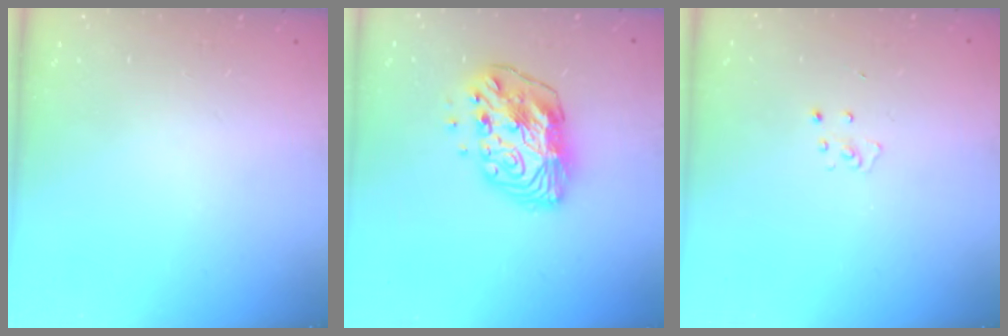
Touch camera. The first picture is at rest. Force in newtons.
{"total": 12.2, "press": 12.1, "slide": 1.1}
{"total": 2.6, "press": 2.6, "slide": 0.2}